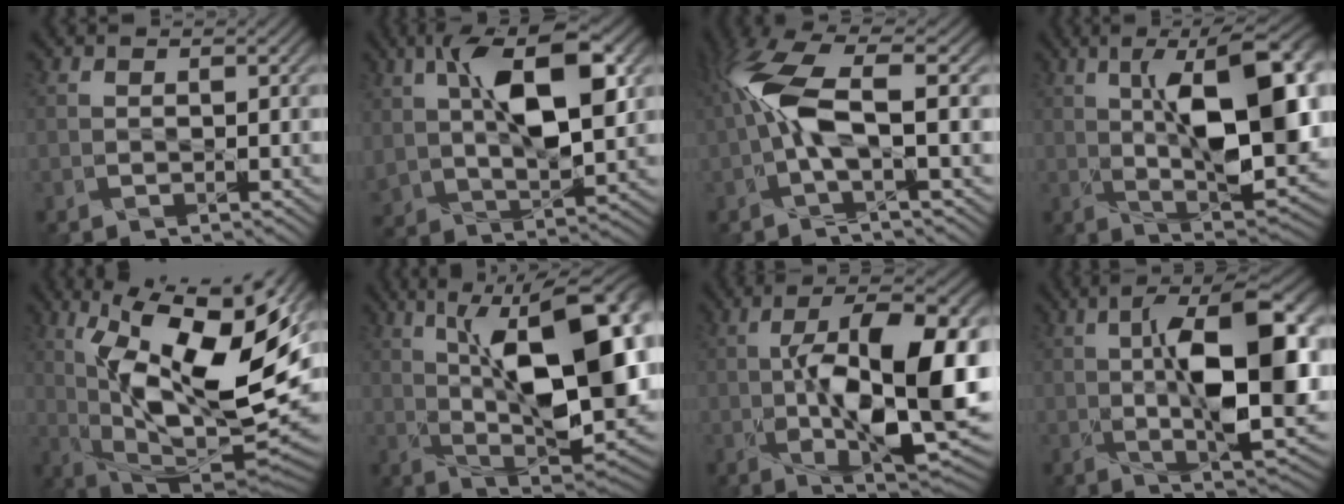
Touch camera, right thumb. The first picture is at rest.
{"total": 10.5, "force": [3.3, 5.0, 8.6], "torque": [-0.169, -0.001, 0.065]}
{"total": 8.4, "force": [0.2, 2.5, 8.0], "torque": [-0.180, 0.017, -0.001]}
{"total": 13.0, "force": [1.5, 4.7, 12.0], "torque": [-0.186, 0.005, 0.032]}
{"total": 16.8, "force": [4.0, 6.4, 15.0], "torque": [-0.261, 0.003, 0.082]}
{"total": 16.1, "force": [2.8, 6.7, 14.3], "torque": [-0.210, 0.013, 0.049]}
{"total": 14.0, "force": [-0.6, 5.6, 12.8], "torque": [-0.213, 0.000, 0.001]}
{"total": 11.9, "force": [0.3, 4.2, 11.1], "torque": [-0.193, -0.006, 0.014]}